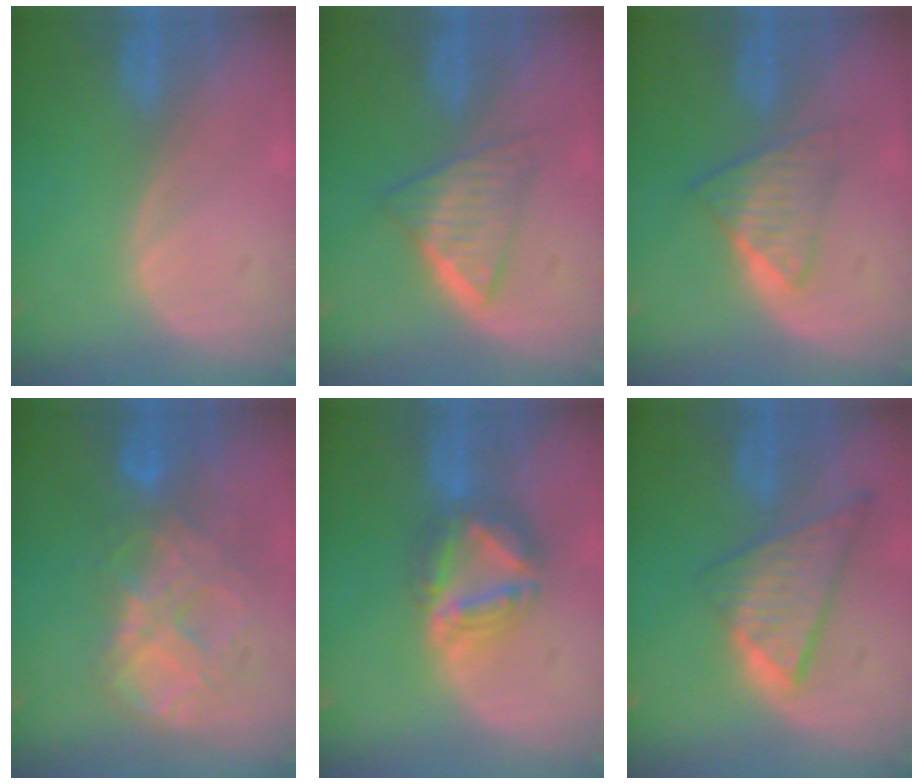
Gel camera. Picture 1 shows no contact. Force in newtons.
{"total": 6.3, "press": 5.4, "slide": 3.3}
{"total": 6.0, "press": 5.1, "slide": 3.1}
{"total": 8.8, "press": 7.6, "slide": 4.5}
{"total": 7.7, "press": 6.7, "slide": 3.9}
{"total": 8.6, "press": 7.4, "slide": 4.4}